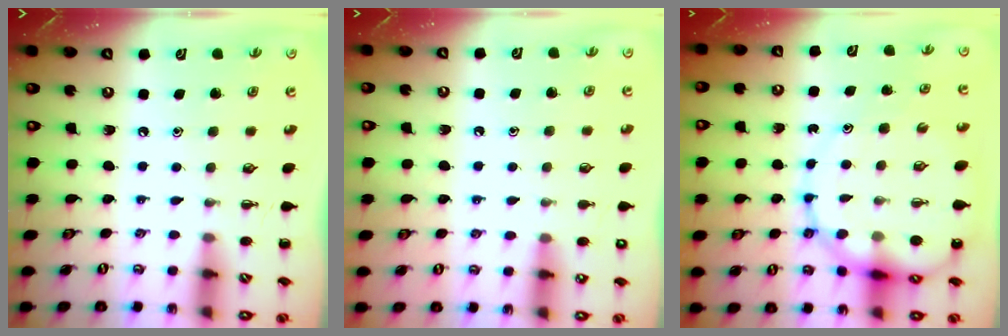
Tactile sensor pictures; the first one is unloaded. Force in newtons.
{"total": 8.8, "press": 8.5, "slide": 2.3}
{"total": 15.8, "press": 15.5, "slide": 3.3}